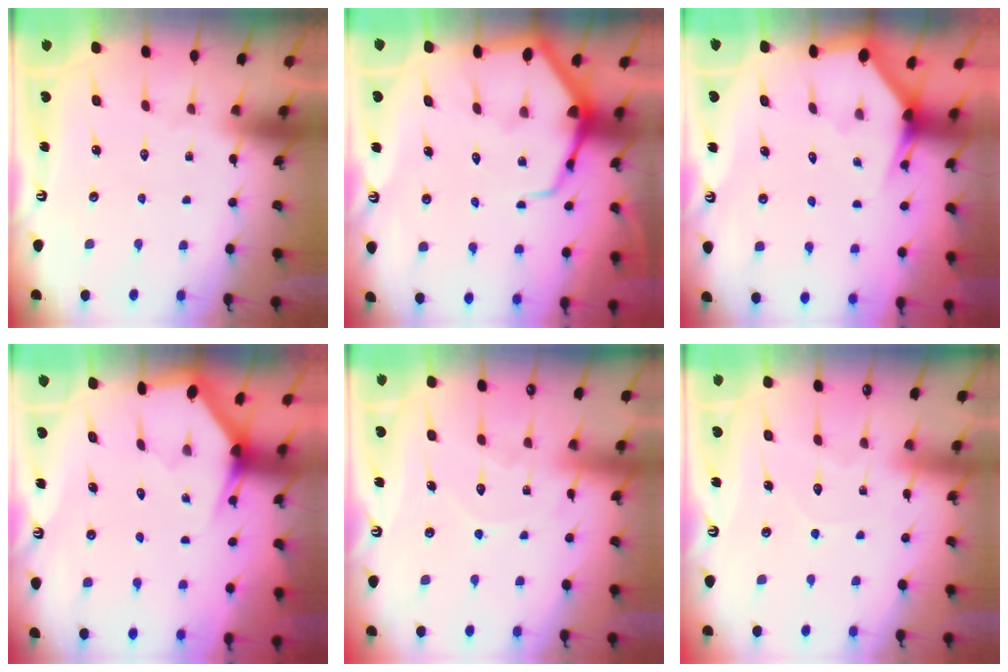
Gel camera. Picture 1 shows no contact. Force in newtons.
{"total": 8.6, "press": 8.6, "slide": 1.0}
{"total": 2.7, "press": 2.7, "slide": 0.1}
{"total": 2.9, "press": 2.9, "slide": 0.0}
{"total": 8.9, "press": 8.9, "slide": 0.8}
{"total": 4.7, "press": 4.6, "slide": 0.2}